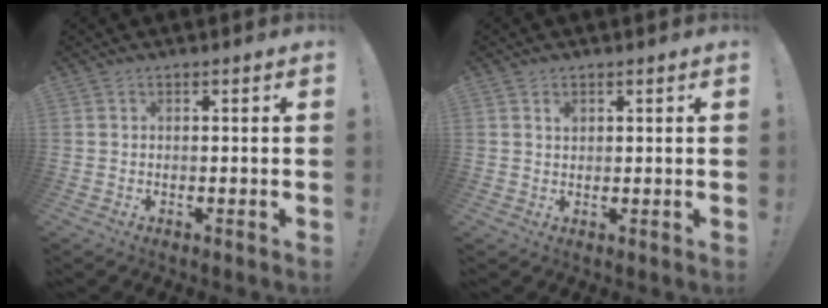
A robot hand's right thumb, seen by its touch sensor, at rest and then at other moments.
{"total": 1.3, "force": [0.7, 0.9, 0.5], "torque": [-0.002, -0.003, 0.012]}